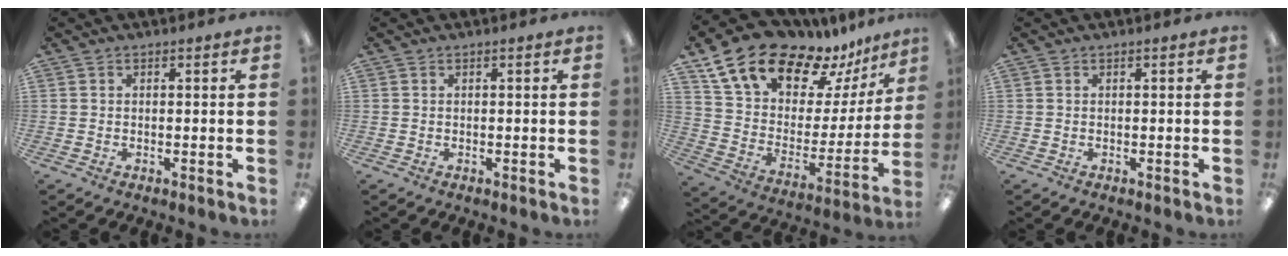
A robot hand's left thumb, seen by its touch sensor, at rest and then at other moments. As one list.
[{"total": 0.0}, {"total": 19.4, "force": [14.9, 9.5, 8.0], "torque": [-0.141, -0.107, 0.270]}, {"total": 0.0}]